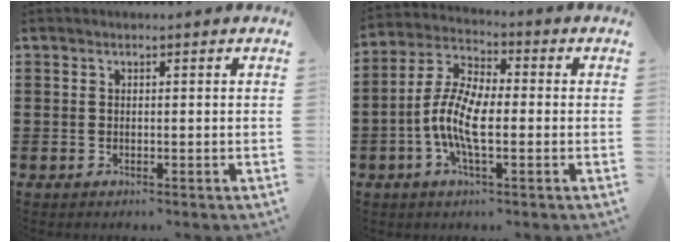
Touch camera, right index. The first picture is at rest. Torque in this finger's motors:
{"motor_torque": [2.14, 0.00, 0.39, 0.20]}